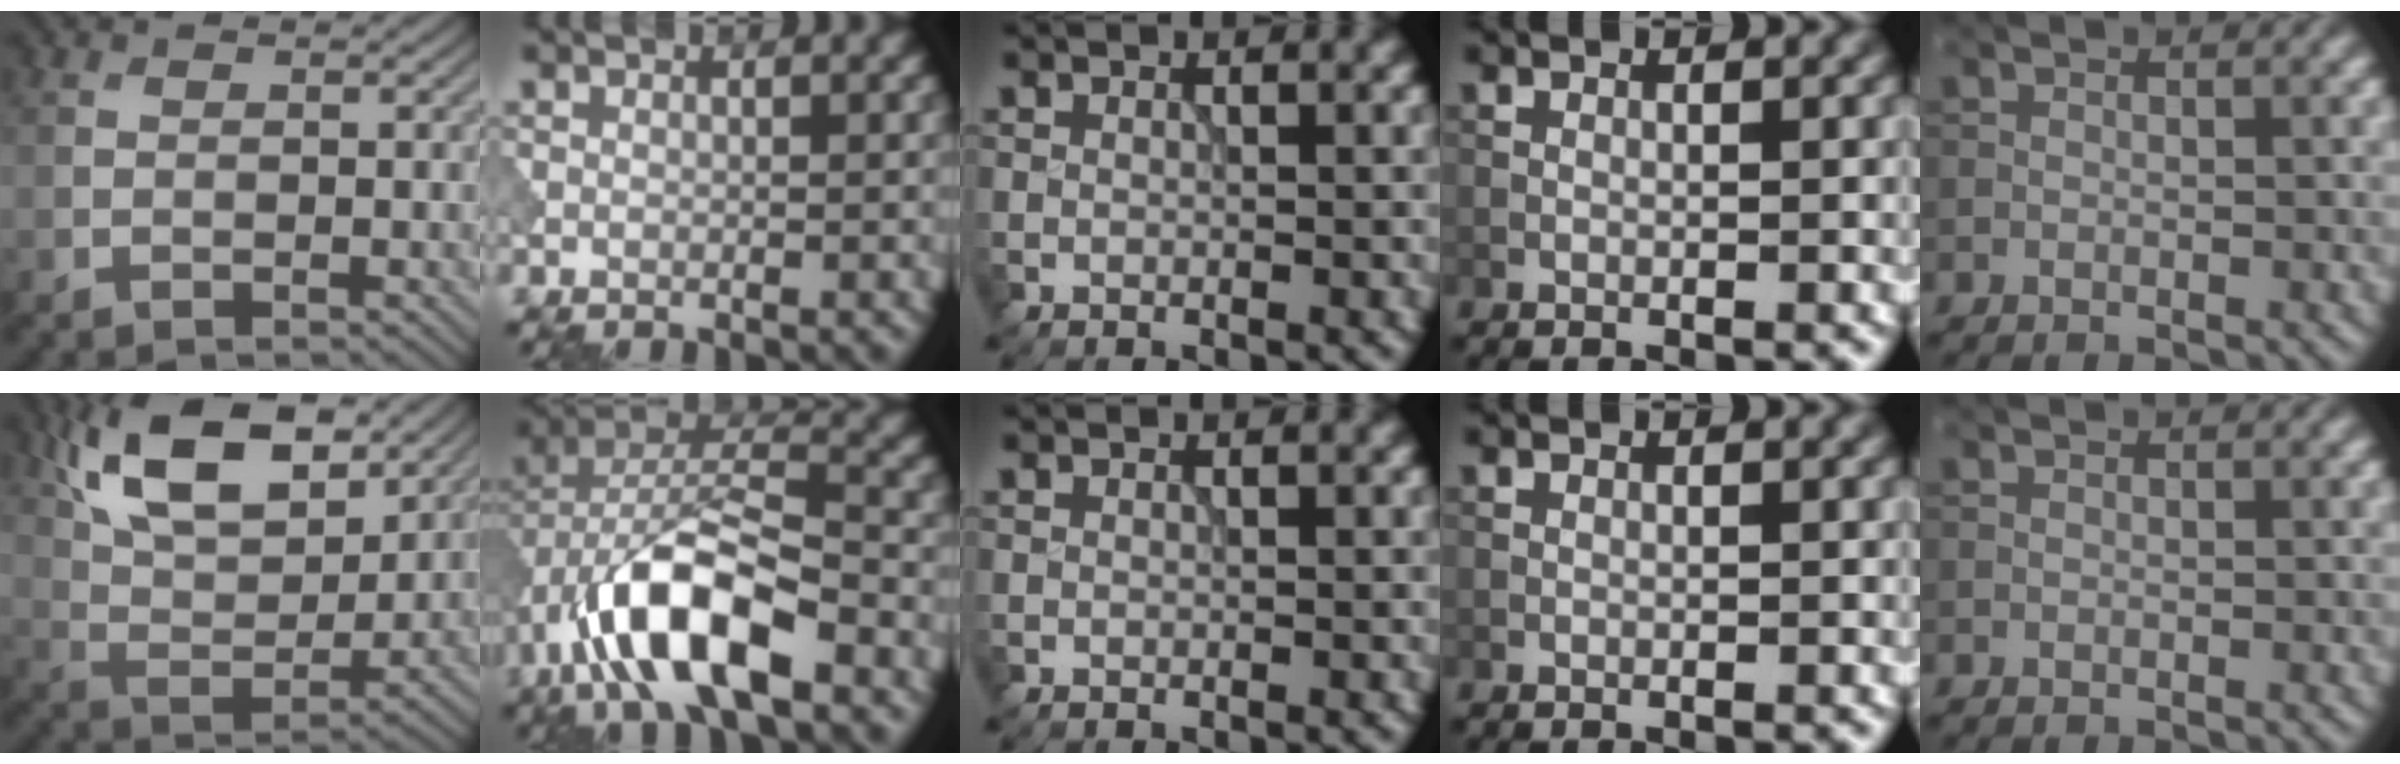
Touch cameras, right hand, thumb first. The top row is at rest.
{"thumb": {"total": 15.0, "force": [8.5, 7.1, 10.1], "torque": [-0.201, 0.006, 0.140]}, "index": {"total": 10.9, "force": [-5.0, 4.3, 8.7], "torque": [-0.162, 0.013, -0.093]}}